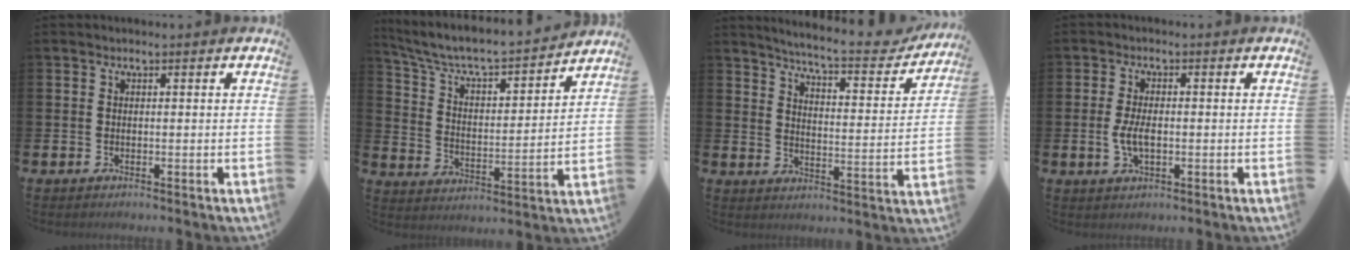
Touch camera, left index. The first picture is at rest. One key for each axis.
{"total": 7.0, "fx": 6.4, "fy": 1.4, "fz": 2.3, "tx": -0.084, "ty": -0.049, "tz": 0.105}
{"total": 6.8, "fx": 6.3, "fy": 0.5, "fz": 2.3, "tx": -0.058, "ty": -0.053, "tz": 0.101}
{"total": 3.6, "fx": -0.3, "fy": 1.7, "fz": 3.1, "tx": -0.066, "ty": 0.002, "tz": -0.009}